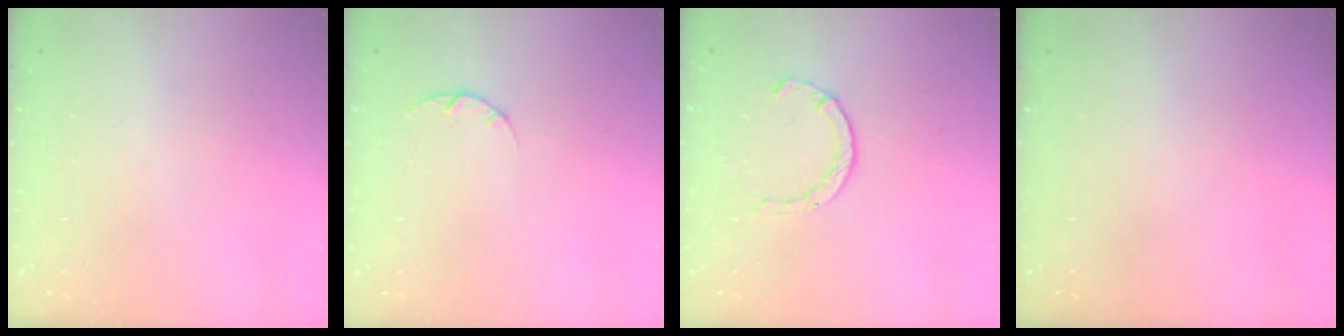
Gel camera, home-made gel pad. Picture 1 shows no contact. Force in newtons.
{"total": 2.0, "press": 1.9, "slide": 0.4}
{"total": 2.4, "press": 2.4, "slide": 0.2}
{"total": 0.0}